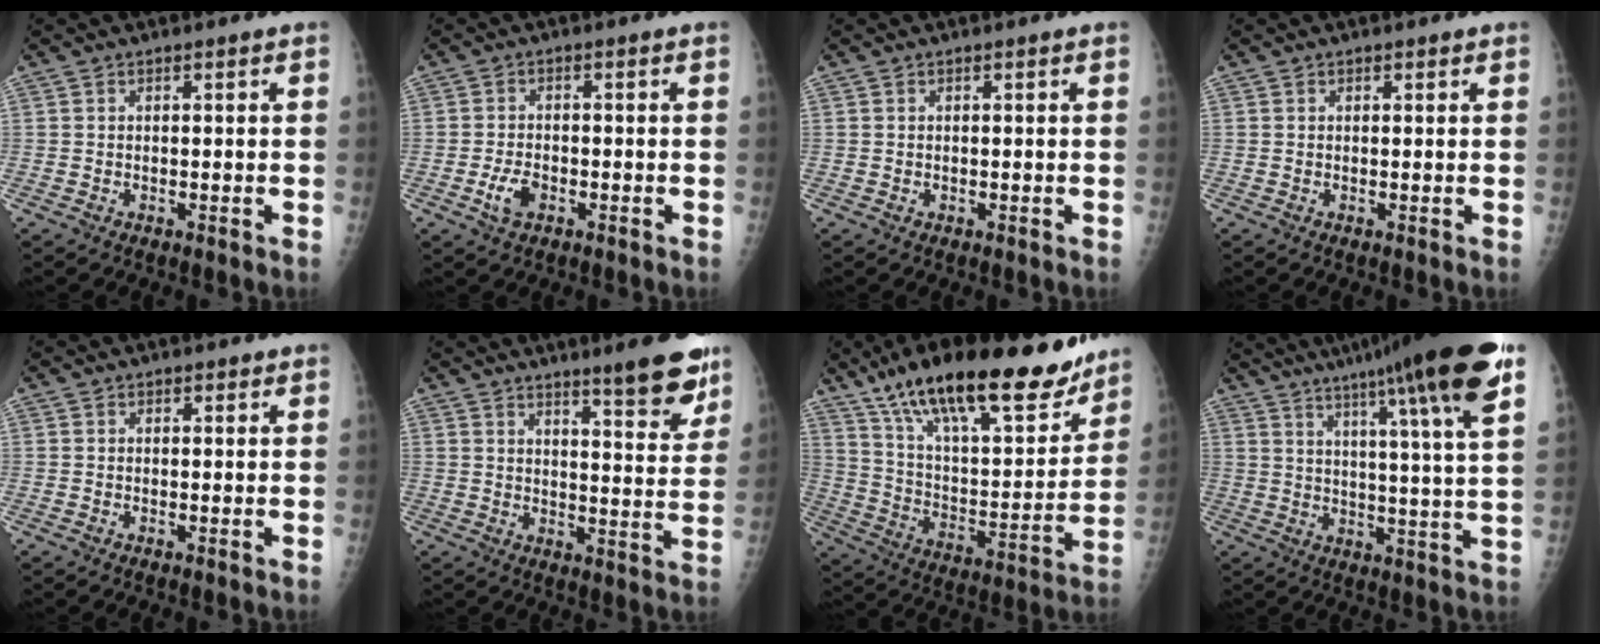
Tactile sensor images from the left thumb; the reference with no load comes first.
{"total": 3.8, "force": [-1.6, 2.3, 2.6], "torque": [-0.051, 0.007, -0.029]}
{"total": 0.0}
{"total": 0.6, "force": [0.4, 0.4, 0.2], "torque": [0.002, -0.001, 0.003]}
{"total": 0.9, "force": [0.5, 0.6, 0.3], "torque": [0.005, -0.001, 0.004]}
{"total": 11.5, "force": [8.2, 1.8, 7.8], "torque": [-0.076, -0.056, 0.115]}
{"total": 28.8, "force": [20.6, 9.4, 17.8], "torque": [-0.254, -0.064, 0.336]}
{"total": 22.0, "force": [13.8, 1.2, 17.1], "torque": [-0.246, -0.035, 0.187]}